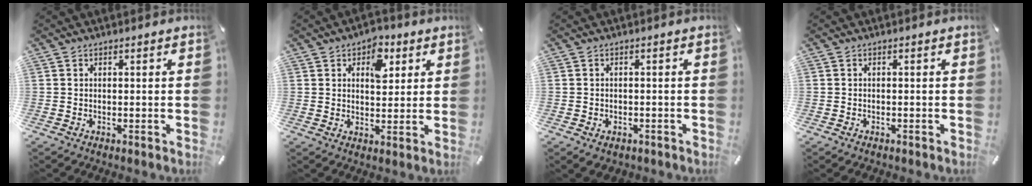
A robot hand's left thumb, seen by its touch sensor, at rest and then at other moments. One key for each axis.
{"total": 7.0, "fx": 3.0, "fy": 4.6, "fz": 4.4, "tx": -0.039, "ty": -0.009, "tz": 0.044}
{"total": 2.0, "fx": -1.2, "fy": 1.4, "fz": 0.8, "tx": -0.014, "ty": 0.009, "tz": -0.024}
{"total": 0.7, "fx": -0.5, "fy": 0.4, "fz": 0.2, "tx": -0.004, "ty": 0.002, "tz": -0.012}